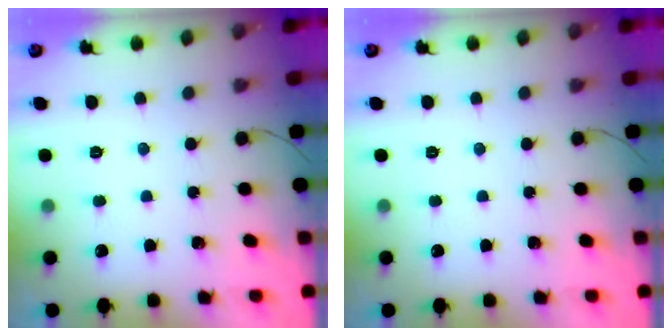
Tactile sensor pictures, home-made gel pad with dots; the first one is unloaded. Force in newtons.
{"total": 0.0}